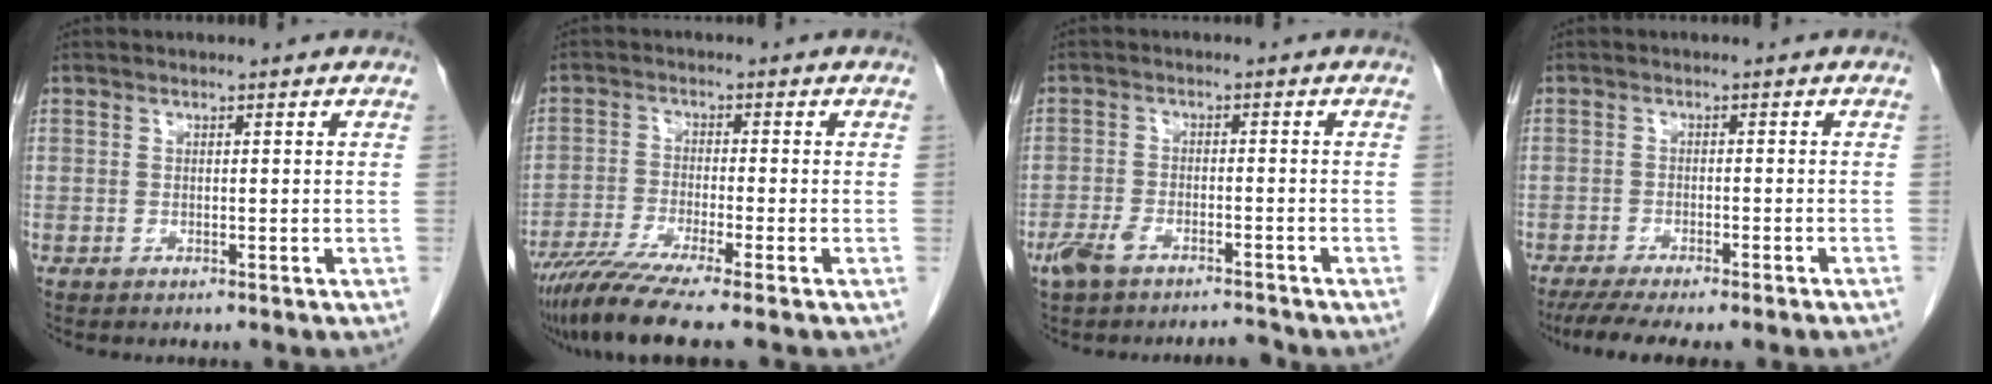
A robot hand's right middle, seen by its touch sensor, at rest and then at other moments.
{"total": 8.6, "force": [-6.6, -0.9, 5.3], "torque": [-0.090, -0.028, -0.114]}
{"total": 5.1, "force": [-4.2, 1.4, 2.6], "torque": [-0.055, 0.000, -0.075]}
{"total": 9.4, "force": [-7.7, 0.8, 5.2], "torque": [-0.065, -0.011, -0.112]}